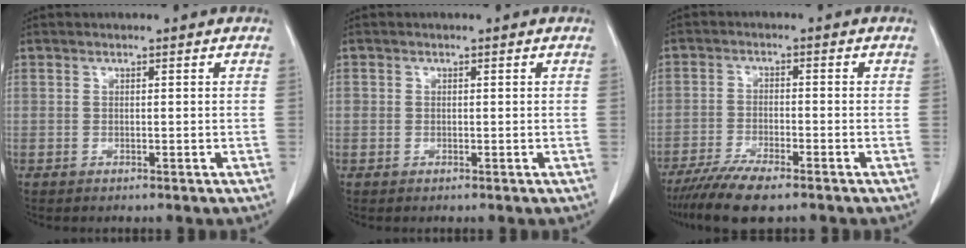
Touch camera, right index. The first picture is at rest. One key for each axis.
{"total": 0.7, "fx": 0.0, "fy": 0.7, "fz": 0.1, "tx": 0.005, "ty": 0.008, "tz": 0.000}
{"total": 7.8, "fx": -6.1, "fy": 1.2, "fz": 4.8, "tx": -0.084, "ty": -0.019, "tz": -0.104}